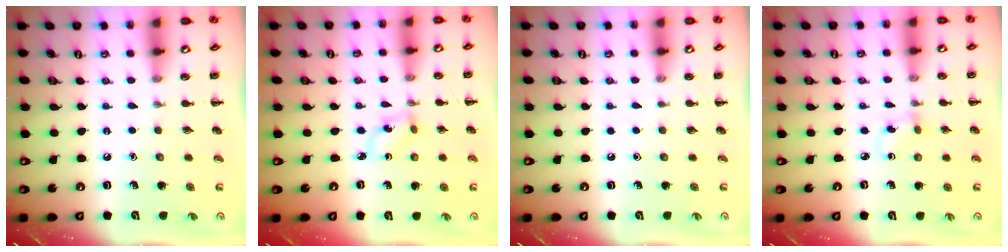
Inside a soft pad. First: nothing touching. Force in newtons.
{"total": 1.0, "press": 0.9, "slide": 0.5}
{"total": 0.0}
{"total": 1.7, "press": 1.5, "slide": 0.8}